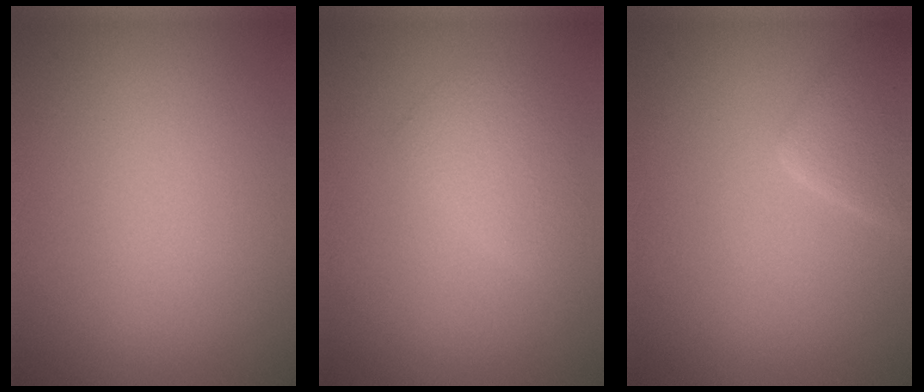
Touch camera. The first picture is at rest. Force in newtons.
{"total": 2.1, "press": 2.1, "slide": 0.1}
{"total": 2.9, "press": 2.9, "slide": 0.2}